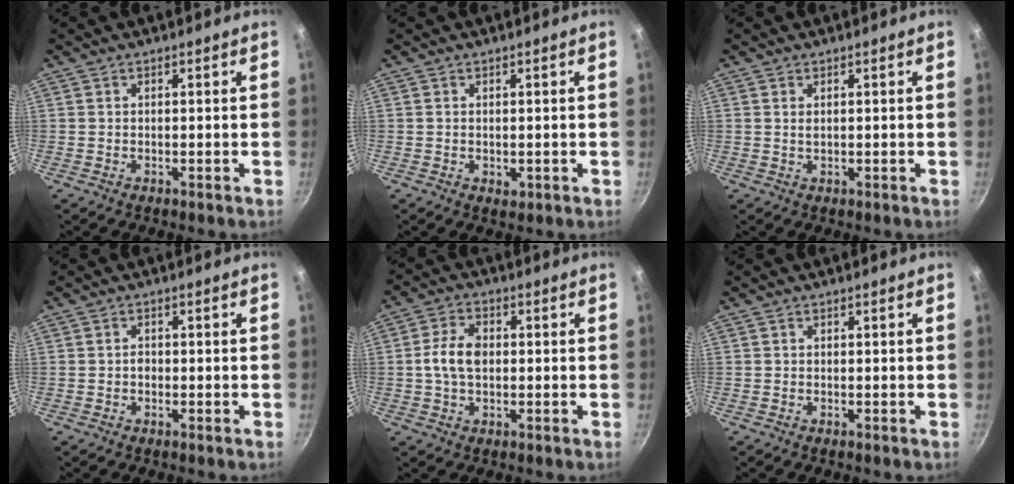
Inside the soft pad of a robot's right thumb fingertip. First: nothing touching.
{"total": 1.4, "force": [0.0, 1.0, 1.0], "torque": [-0.013, -0.003, 0.001]}
{"total": 1.1, "force": [0.4, 0.6, 0.8], "torque": [-0.015, 0.001, 0.007]}
{"total": 1.3, "force": [-0.3, 1.1, 0.7], "torque": [-0.009, 0.006, -0.005]}
{"total": 6.8, "force": [0.1, 4.5, 5.1], "torque": [-0.092, 0.016, -0.005]}
{"total": 0.0}